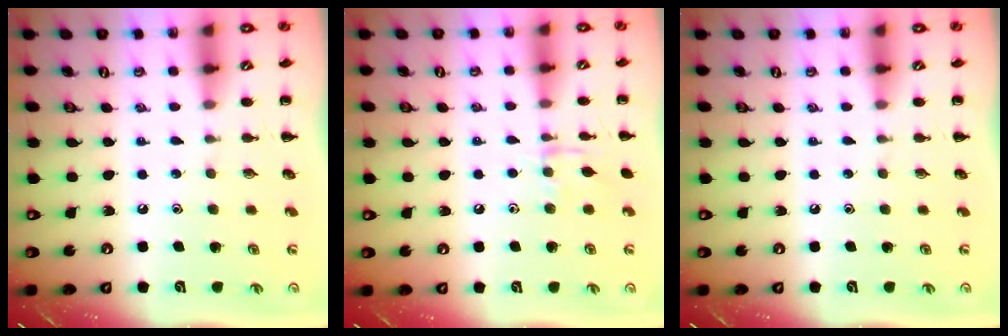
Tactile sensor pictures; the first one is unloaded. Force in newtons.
{"total": 7.1, "press": 7.0, "slide": 1.2}
{"total": 0.0}